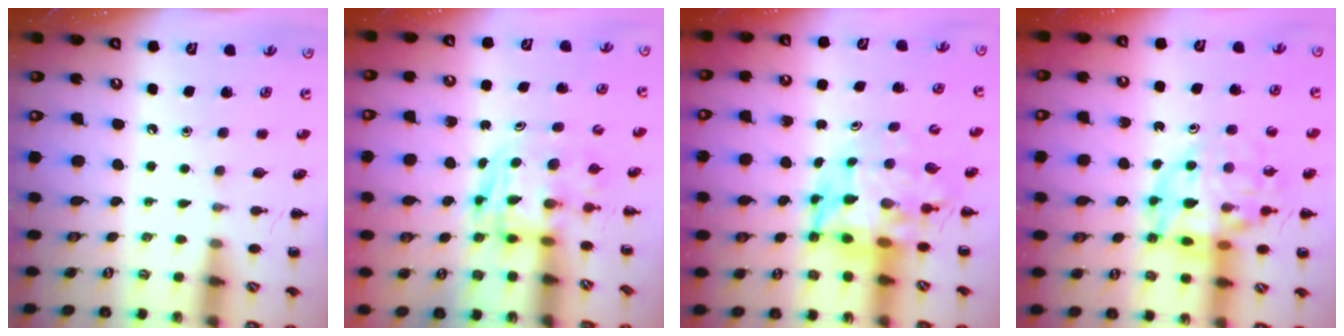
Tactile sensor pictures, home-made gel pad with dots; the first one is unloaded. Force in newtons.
{"total": 2.7, "press": 2.7, "slide": 0.5}
{"total": 7.1, "press": 6.8, "slide": 2.1}
{"total": 16.3, "press": 15.8, "slide": 3.8}